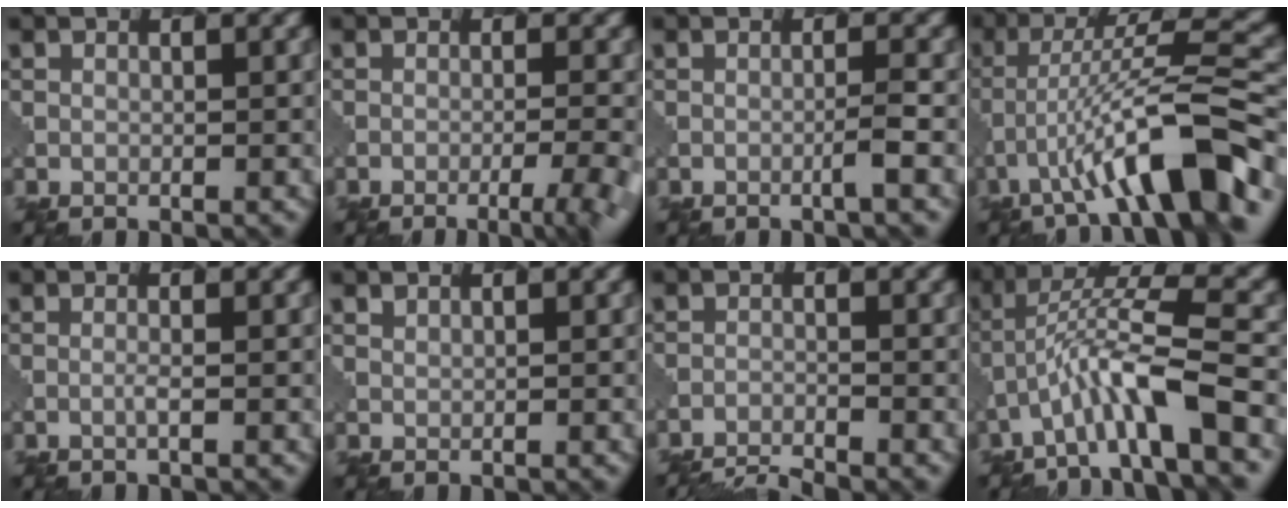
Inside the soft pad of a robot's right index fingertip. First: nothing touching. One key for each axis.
{"total": 4.7, "fx": -2.2, "fy": 1.2, "fz": 4.0, "tx": -0.042, "ty": 0.003, "tz": -0.030}
{"total": 1.4, "fx": -0.2, "fy": -0.1, "fz": 1.4, "tx": -0.016, "ty": 0.006, "tz": -0.015}
{"total": 9.7, "fx": -4.8, "fy": 1.6, "fz": 8.3, "tx": -0.132, "ty": 0.022, "tz": -0.073}
{"total": 0.7, "fx": 0.3, "fy": 0.0, "fz": 0.6, "tx": -0.011, "ty": 0.003, "tz": -0.002}
{"total": 1.0, "fx": 1.0, "fy": 0.0, "fz": 0.1, "tx": -0.005, "ty": -0.002, "tz": 0.018}
{"total": 4.9, "fx": -4.7, "fy": 0.6, "fz": 0.9, "tx": -0.020, "ty": -0.017, "tz": -0.073}
{"total": 6.7, "fx": -2.8, "fy": 1.1, "fz": 6.0, "tx": -0.114, "ty": 0.016, "tz": -0.054}